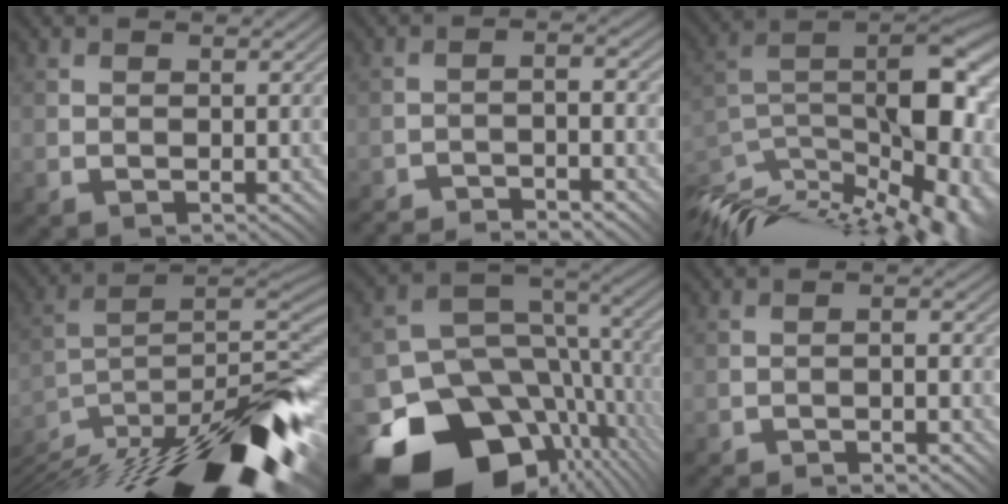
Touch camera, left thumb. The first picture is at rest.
{"total": 5.1, "force": [-4.8, 0.0, 1.6], "torque": [-0.024, 0.010, -0.088]}
{"total": 15.3, "force": [-7.8, 6.4, 11.5], "torque": [-0.194, -0.002, -0.128]}
{"total": 16.7, "force": [-11.6, 4.4, 11.2], "torque": [-0.192, -0.001, -0.193]}
{"total": 16.2, "force": [-7.1, 11.3, 9.2], "torque": [-0.192, -0.042, -0.095]}
{"total": 3.6, "force": [-3.5, 0.2, 1.1], "torque": [-0.015, 0.010, -0.061]}